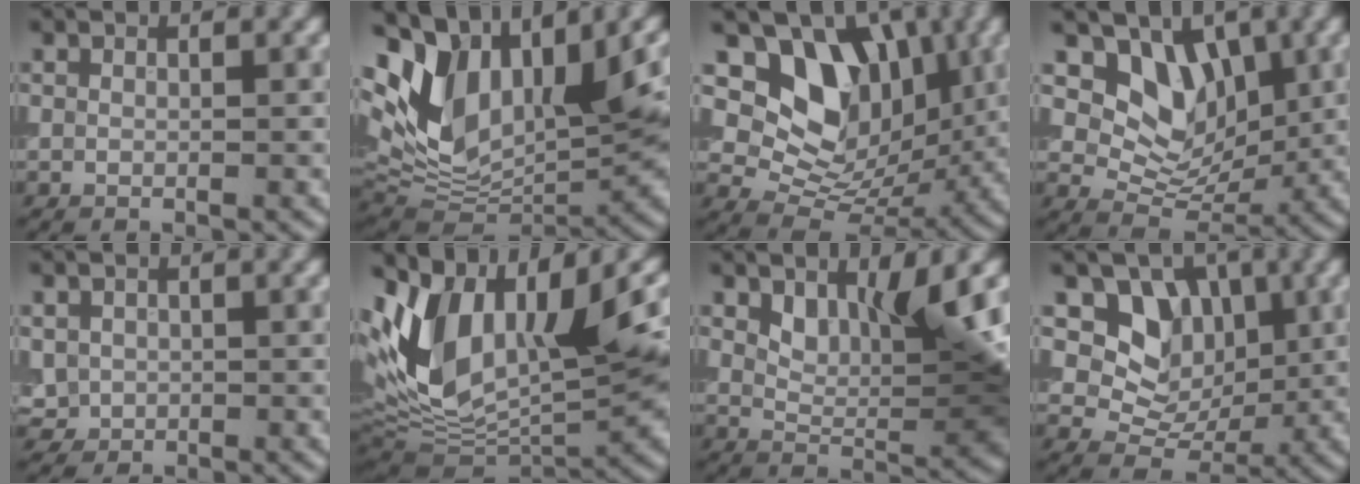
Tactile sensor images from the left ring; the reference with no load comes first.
{"total": 14.6, "force": [4.1, 8.6, 11.1], "torque": [-0.225, 0.015, 0.081]}
{"total": 9.4, "force": [3.5, 6.8, 5.4], "torque": [-0.082, -0.016, 0.059]}
{"total": 5.7, "force": [2.2, 4.2, 3.1], "torque": [-0.044, -0.015, 0.035]}
{"total": 1.9, "force": [0.1, 1.8, 0.7], "torque": [-0.011, -0.002, 0.004]}
{"total": 14.4, "force": [1.8, 8.3, 11.7], "torque": [-0.228, 0.003, 0.028]}
{"total": 5.9, "force": [2.4, 2.4, 4.7], "torque": [-0.080, -0.008, 0.047]}
{"total": 5.6, "force": [1.7, 4.6, 2.7], "torque": [-0.036, -0.012, 0.020]}